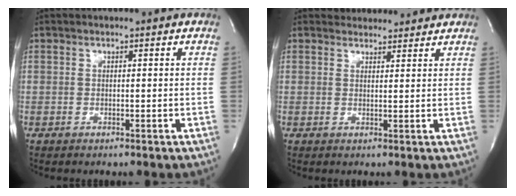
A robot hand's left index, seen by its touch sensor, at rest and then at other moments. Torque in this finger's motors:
{"motor_torque": [0.20, -0.50, 0.05, -0.01]}